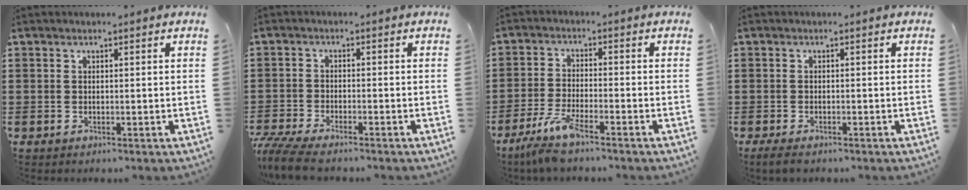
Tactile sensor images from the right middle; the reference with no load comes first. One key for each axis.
{"total": 4.5, "fx": -4.1, "fy": 0.3, "fz": 1.8, "tx": -0.055, "ty": -0.016, "tz": -0.086}
{"total": 5.9, "fx": -4.5, "fy": 0.5, "fz": 3.8, "tx": -0.095, "ty": -0.021, "tz": -0.089}
{"total": 1.2, "fx": -0.9, "fy": 0.4, "fz": 0.7, "tx": -0.022, "ty": -0.004, "tz": -0.019}